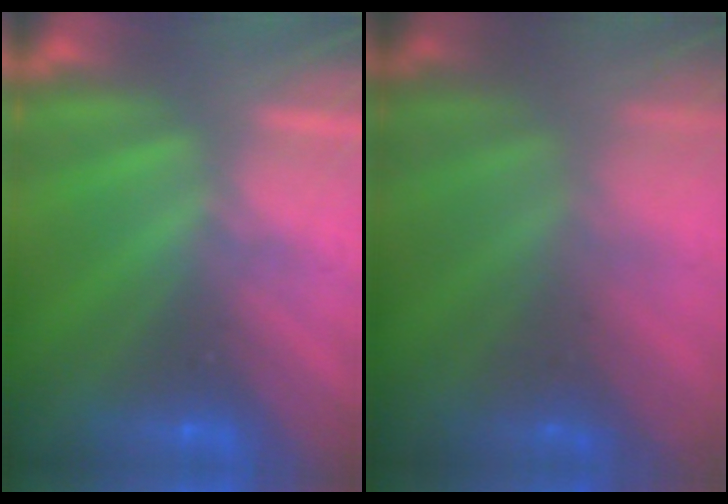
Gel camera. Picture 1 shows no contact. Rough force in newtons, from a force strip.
{"total": 11.8}